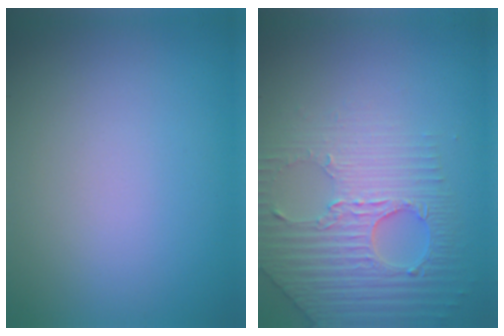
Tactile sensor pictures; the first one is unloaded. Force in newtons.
{"total": 4.5, "press": 4.3, "slide": 1.3}